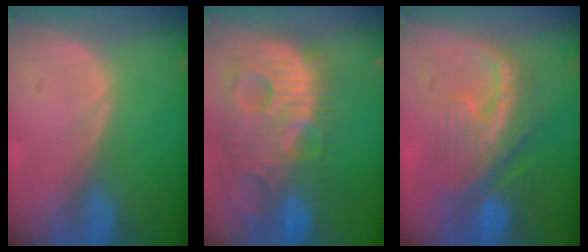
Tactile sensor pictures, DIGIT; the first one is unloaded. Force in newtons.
{"total": 14.0, "press": 12.0, "slide": 7.1}
{"total": 9.2, "press": 8.9, "slide": 2.3}